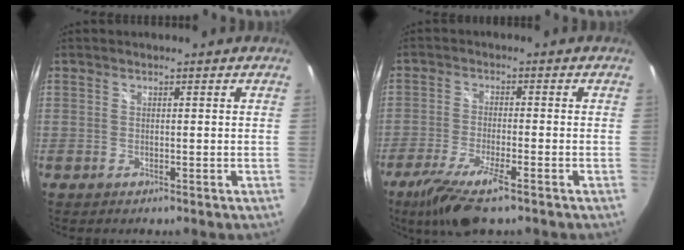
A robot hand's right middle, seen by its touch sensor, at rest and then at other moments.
{"total": 10.2, "force": [-6.7, 1.8, 7.5], "torque": [-0.167, -0.030, -0.123]}